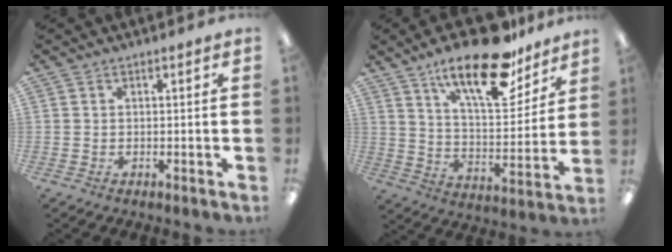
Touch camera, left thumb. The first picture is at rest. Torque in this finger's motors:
{"motor_torque": [0.21, 0.16, 1.33, -1.44, 0.25]}